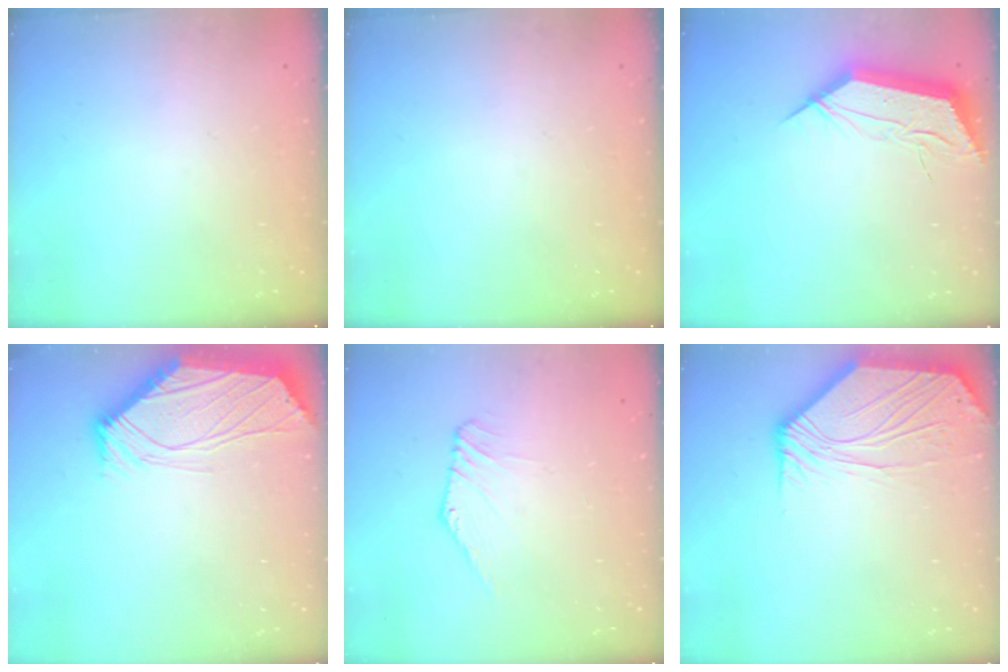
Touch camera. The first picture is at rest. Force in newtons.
{"total": 0.0}
{"total": 13.1, "press": 13.1, "slide": 0.7}
{"total": 3.4, "press": 3.3, "slide": 0.6}
{"total": 3.5, "press": 3.5, "slide": 0.1}
{"total": 9.0, "press": 9.0, "slide": 1.2}